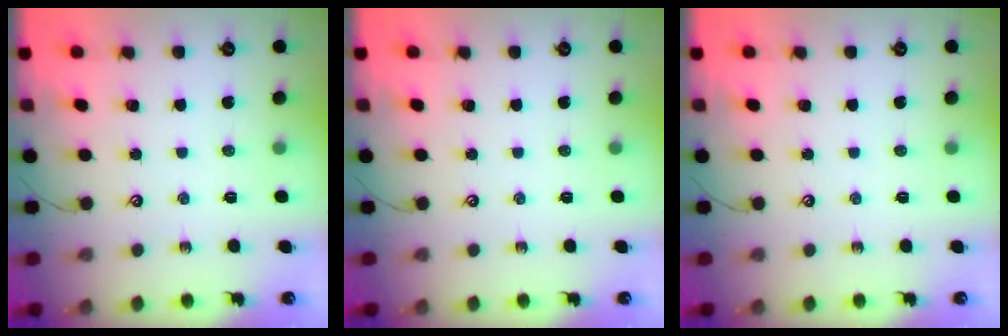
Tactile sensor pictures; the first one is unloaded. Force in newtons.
{"total": 0.0}
{"total": 0.0}